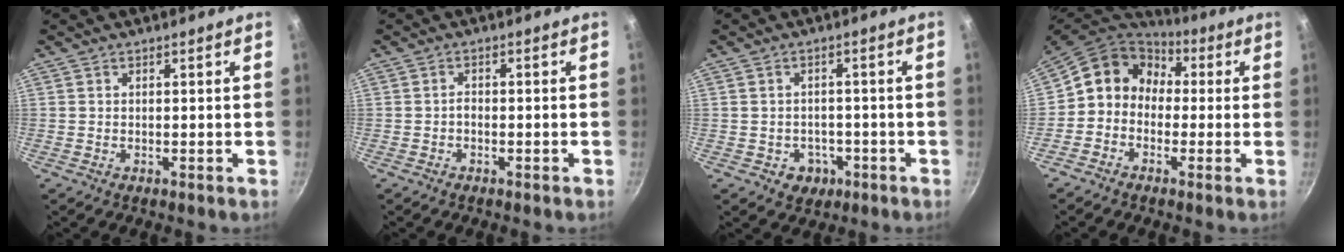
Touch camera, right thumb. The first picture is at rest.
{"total": 1.2, "force": [-0.8, 0.5, 0.7], "torque": [-0.018, 0.015, -0.015]}
{"total": 4.5, "force": [-1.7, 3.9, 1.6], "torque": [-0.004, 0.017, -0.009]}
{"total": 11.5, "force": [0.4, 9.9, 5.8], "torque": [-0.076, 0.038, -0.022]}